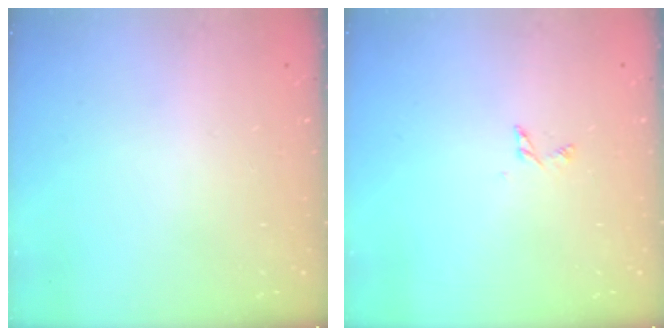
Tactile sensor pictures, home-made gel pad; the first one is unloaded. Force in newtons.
{"total": 2.8, "press": 2.8, "slide": 0.3}